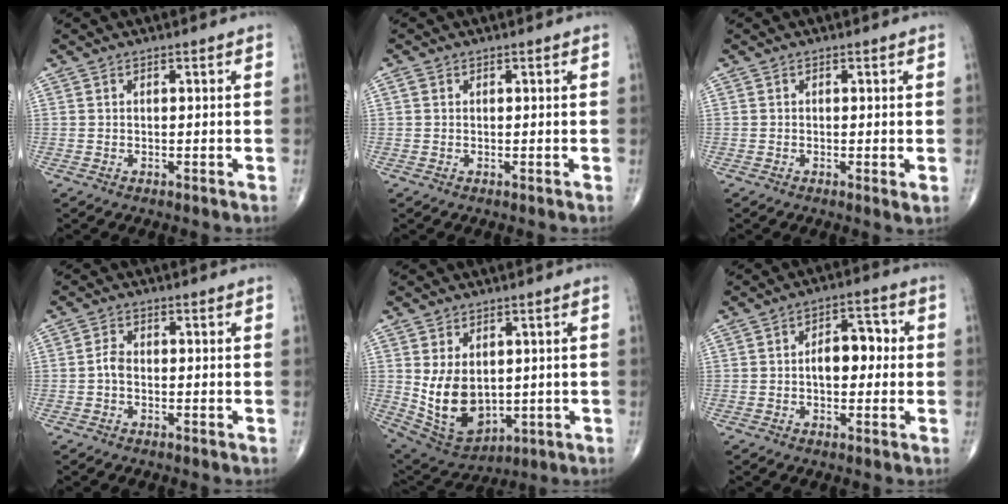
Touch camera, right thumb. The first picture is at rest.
{"total": 0.8, "force": [0.2, 0.7, 0.3], "torque": [-0.005, 0.002, 0.002]}
{"total": 1.2, "force": [-0.2, 0.2, 1.1], "torque": [-0.023, -0.007, -0.007]}
{"total": 2.2, "force": [-0.6, 1.4, 1.6], "torque": [-0.028, 0.006, -0.017]}
{"total": 11.9, "force": [0.6, 8.1, 8.6], "torque": [-0.135, -0.013, 0.042]}
{"total": 7.3, "force": [0.0, 4.4, 5.9], "torque": [-0.065, 0.023, -0.007]}